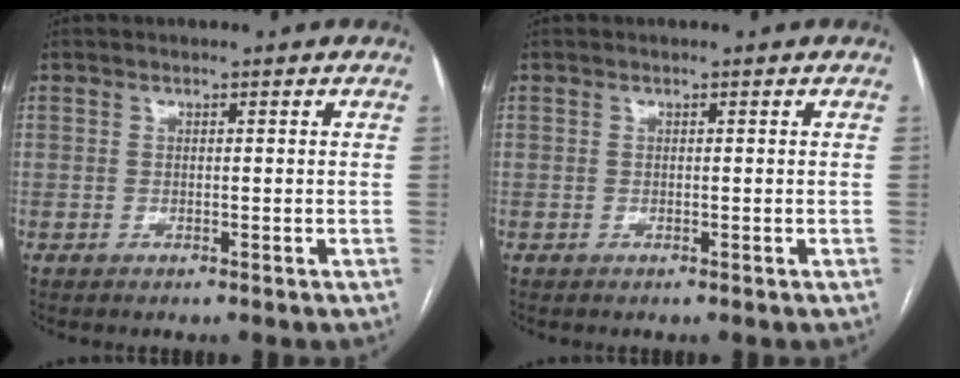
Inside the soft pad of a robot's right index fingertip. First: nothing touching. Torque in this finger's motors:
{"motor_torque": [0.00, 0.00, 0.00, 0.00]}